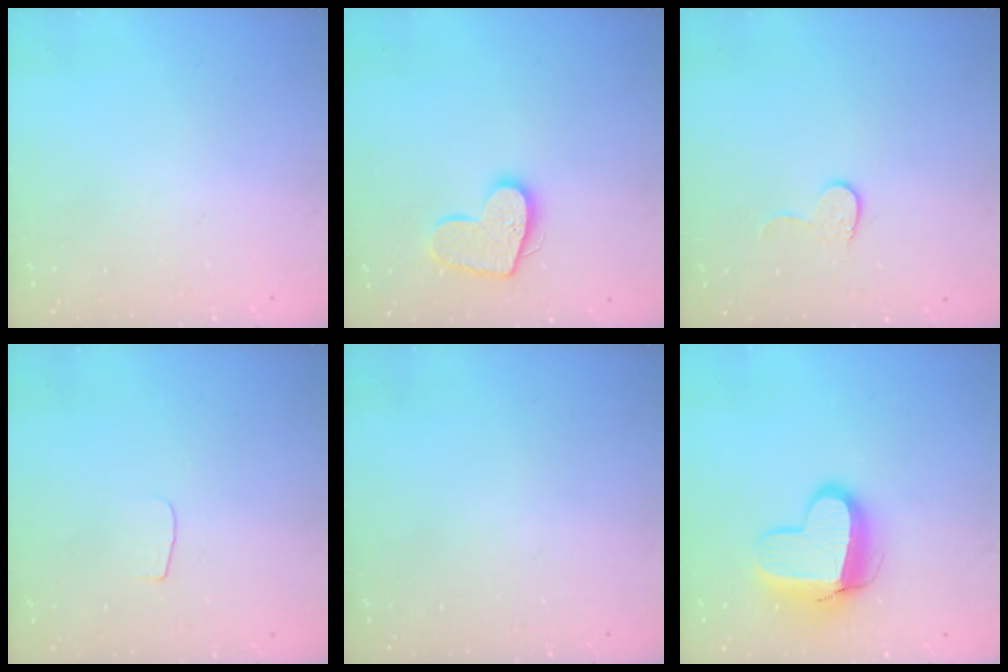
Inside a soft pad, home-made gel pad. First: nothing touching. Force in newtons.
{"total": 13.0, "press": 13.0, "slide": 0.9}
{"total": 4.4, "press": 4.4, "slide": 0.4}
{"total": 3.0, "press": 3.0, "slide": 0.3}
{"total": 0.0}
{"total": 12.8, "press": 12.8, "slide": 1.3}